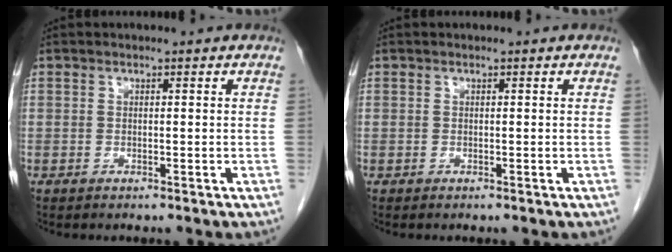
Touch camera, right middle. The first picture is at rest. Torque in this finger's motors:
{"motor_torque": [0.20, -0.01, 0.00, 0.01]}